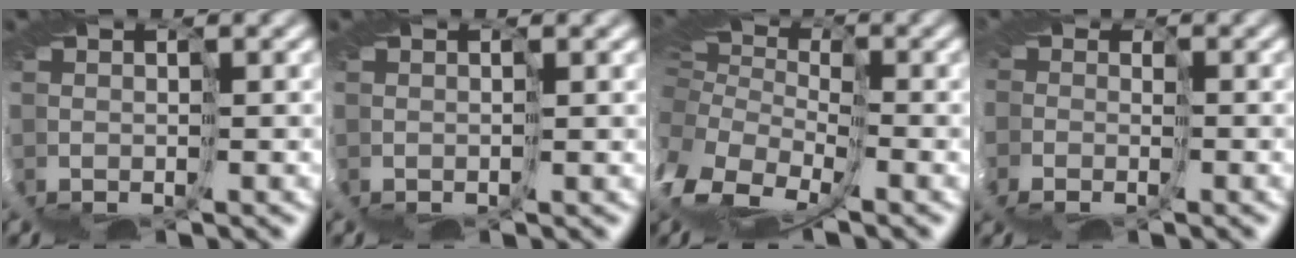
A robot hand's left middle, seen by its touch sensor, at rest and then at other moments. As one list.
[{"total": 0.5, "force": [0.3, -0.4, 0.1], "torque": [-0.006, -0.002, -0.001]}, {"total": 8.5, "force": [-1.7, 6.2, 5.6], "torque": [-0.148, -0.008, -0.033]}, {"total": 9.4, "force": [-4.0, 7.5, 4.1], "torque": [-0.098, -0.019, -0.077]}]